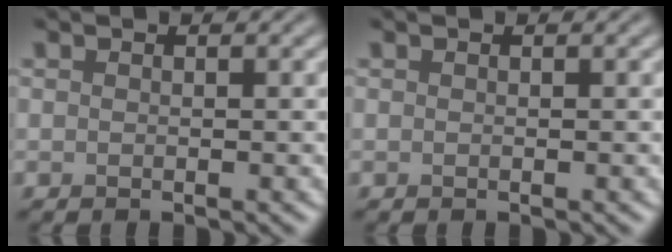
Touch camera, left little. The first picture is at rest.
{"total": 0.0}